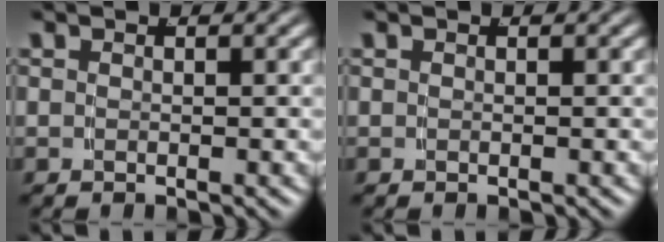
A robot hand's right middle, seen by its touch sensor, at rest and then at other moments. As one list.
[{"total": 0.0}]